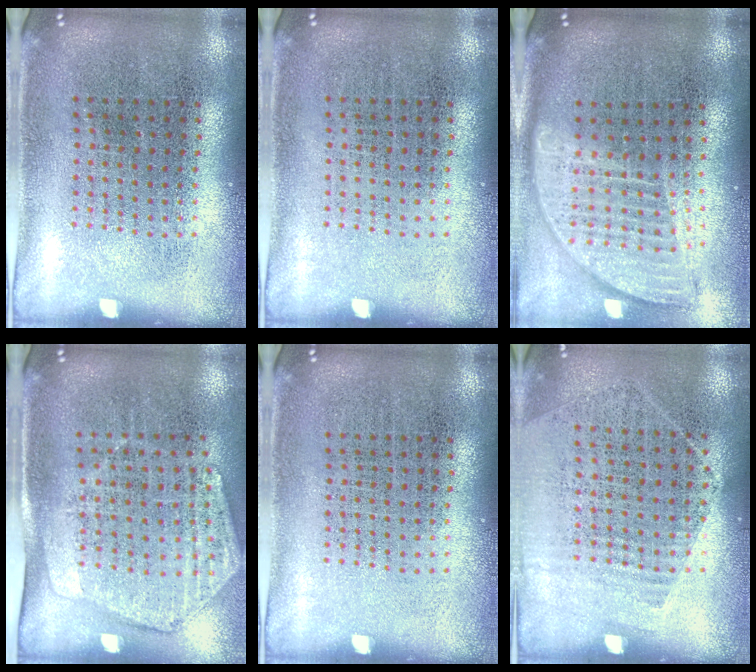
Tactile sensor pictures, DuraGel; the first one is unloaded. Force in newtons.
{"total": 0.0}
{"total": 1.8, "press": 1.5, "slide": 1.0}
{"total": 1.9, "press": 1.6, "slide": 1.1}
{"total": 0.0}
{"total": 1.2, "press": 1.0, "slide": 0.6}